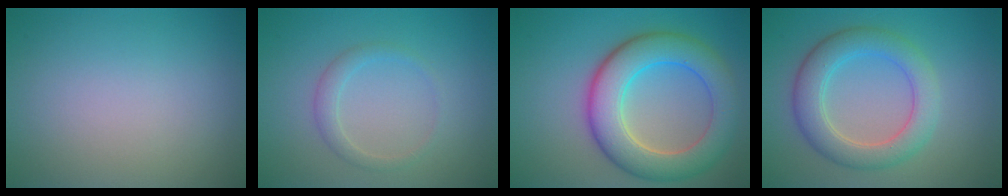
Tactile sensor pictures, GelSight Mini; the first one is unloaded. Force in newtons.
{"total": 1.6, "press": 1.6, "slide": 0.1}
{"total": 7.9, "press": 7.9, "slide": 0.4}
{"total": 5.0, "press": 5.0, "slide": 0.3}